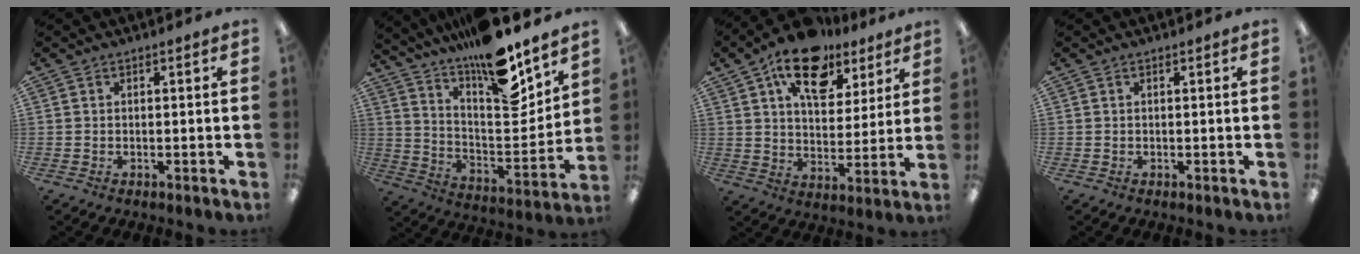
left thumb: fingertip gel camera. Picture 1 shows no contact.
{"total": 17.6, "force": [14.3, 3.4, 9.7], "torque": [-0.162, -0.115, 0.239]}
{"total": 17.0, "force": [10.8, 9.3, 9.3], "torque": [-0.140, -0.052, 0.189]}
{"total": 0.0}